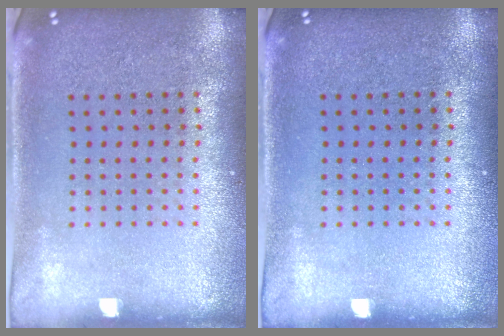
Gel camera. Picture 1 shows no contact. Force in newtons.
{"total": 0.0}